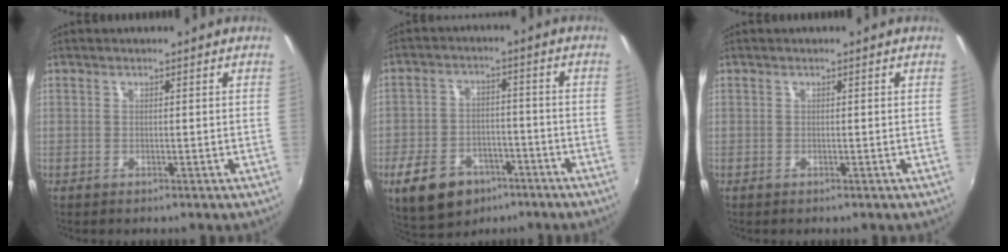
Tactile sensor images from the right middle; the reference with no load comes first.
{"total": 13.0, "force": [-7.6, 8.2, 6.5], "torque": [-0.159, 0.004, -0.113]}
{"total": 0.0}